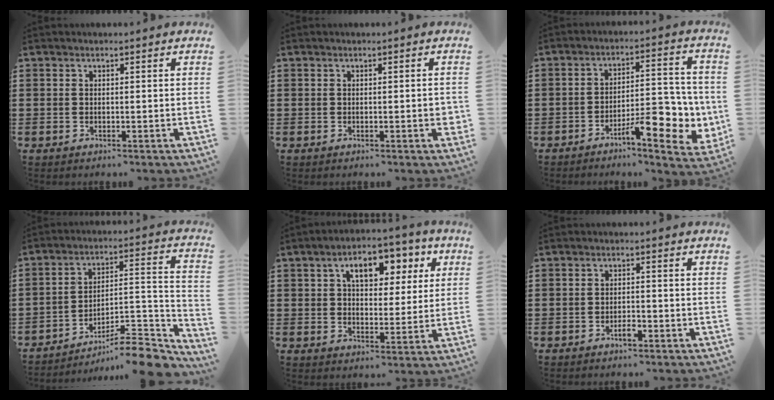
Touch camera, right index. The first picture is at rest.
{"total": 1.2, "force": [-0.1, 0.2, 1.2], "torque": [-0.022, -0.002, -0.001]}
{"total": 9.2, "force": [-4.3, 3.0, 7.5], "torque": [-0.093, 0.004, -0.074]}
{"total": 9.5, "force": [-8.2, 1.8, 4.5], "torque": [-0.051, 0.012, -0.161]}
{"total": 7.9, "force": [3.6, 4.3, 5.5], "torque": [-0.095, 0.000, 0.053]}
{"total": 2.2, "force": [-1.3, 0.6, 1.6], "torque": [-0.031, 0.000, -0.024]}